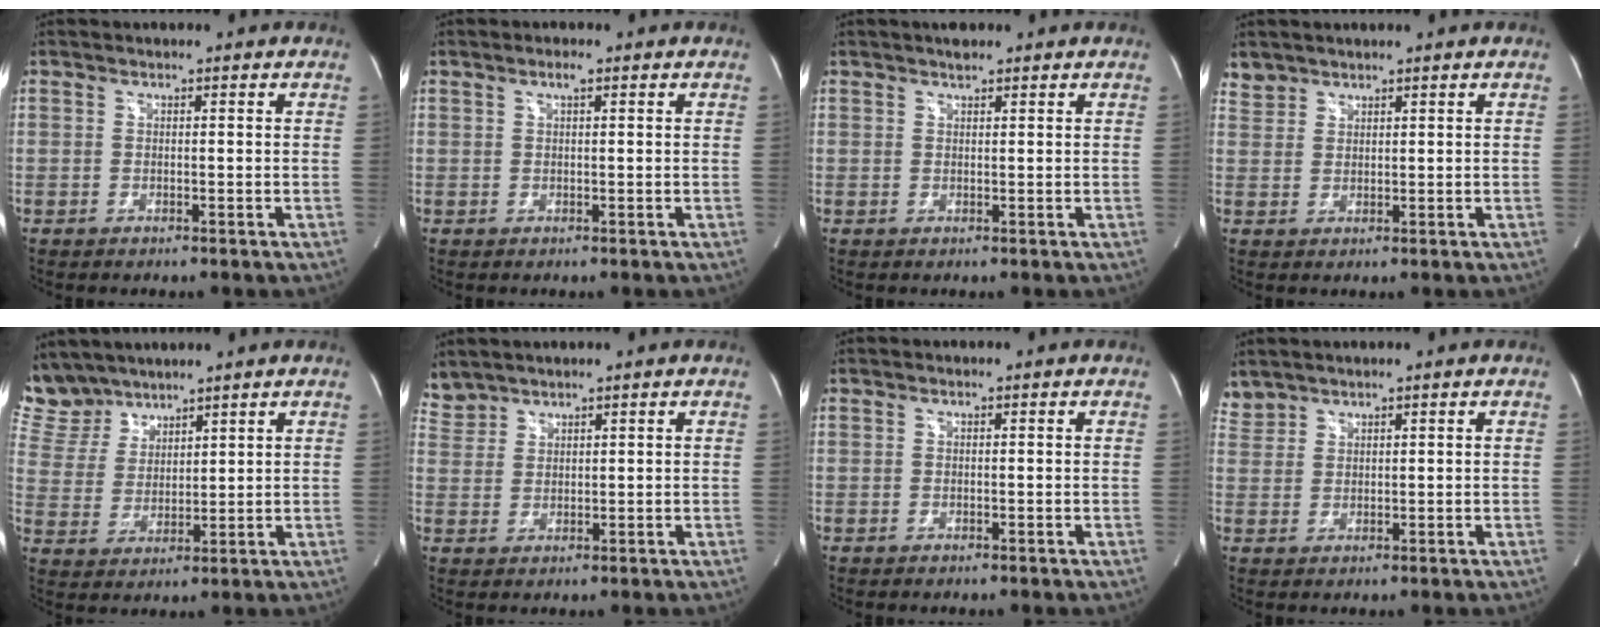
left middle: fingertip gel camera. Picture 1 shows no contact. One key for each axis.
{"total": 1.4, "fx": 0.7, "fy": 0.2, "fz": 1.1, "tx": -0.024, "ty": 0.002, "tz": 0.011}
{"total": 1.5, "fx": 1.3, "fy": 0.4, "fz": 0.6, "tx": -0.017, "ty": 0.004, "tz": 0.022}
{"total": 2.5, "fx": 2.2, "fy": 1.2, "fz": -0.3, "tx": 0.008, "ty": 0.010, "tz": 0.043}
{"total": 7.6, "fx": 7.0, "fy": 2.9, "fz": 0.5, "tx": -0.022, "ty": 0.011, "tz": 0.156}
{"total": 3.3, "fx": 3.2, "fy": 0.8, "fz": -0.2, "tx": -0.003, "ty": 0.016, "tz": 0.071}
{"total": 0.0}
{"total": 2.6, "fx": 2.5, "fy": 0.7, "fz": -0.2, "tx": -0.001, "ty": 0.014, "tz": 0.055}